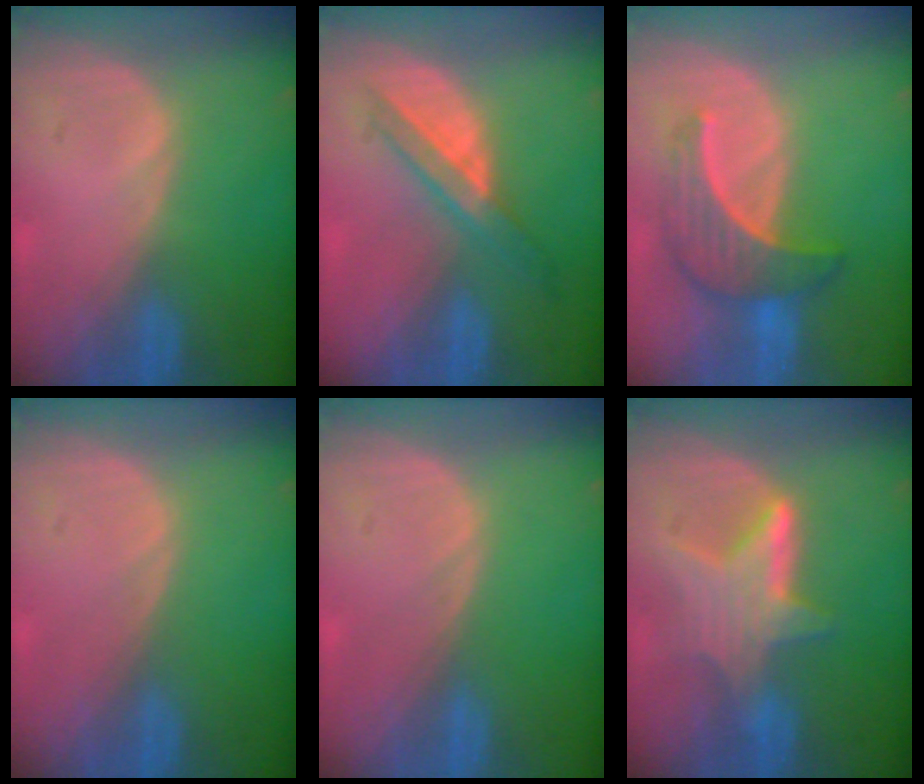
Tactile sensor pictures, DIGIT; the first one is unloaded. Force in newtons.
{"total": 5.8, "press": 5.3, "slide": 2.4}
{"total": 6.7, "press": 6.7, "slide": 0.7}
{"total": 0.0}
{"total": 0.0}
{"total": 6.4, "press": 6.4, "slide": 0.6}